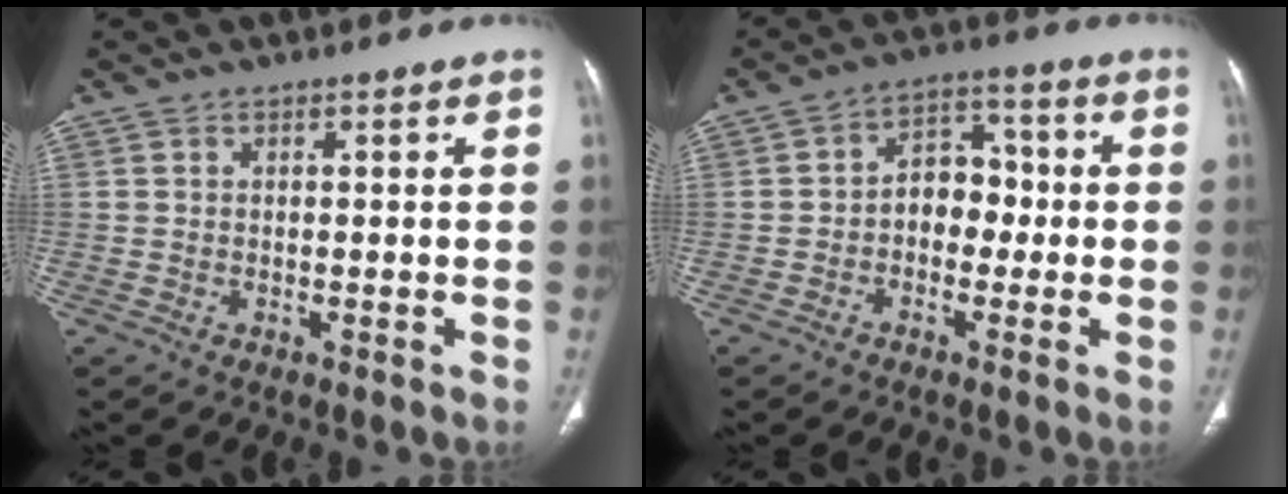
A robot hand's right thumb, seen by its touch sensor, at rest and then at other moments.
{"total": 7.4, "force": [-1.0, 5.6, 4.8], "torque": [-0.037, 0.033, -0.029]}